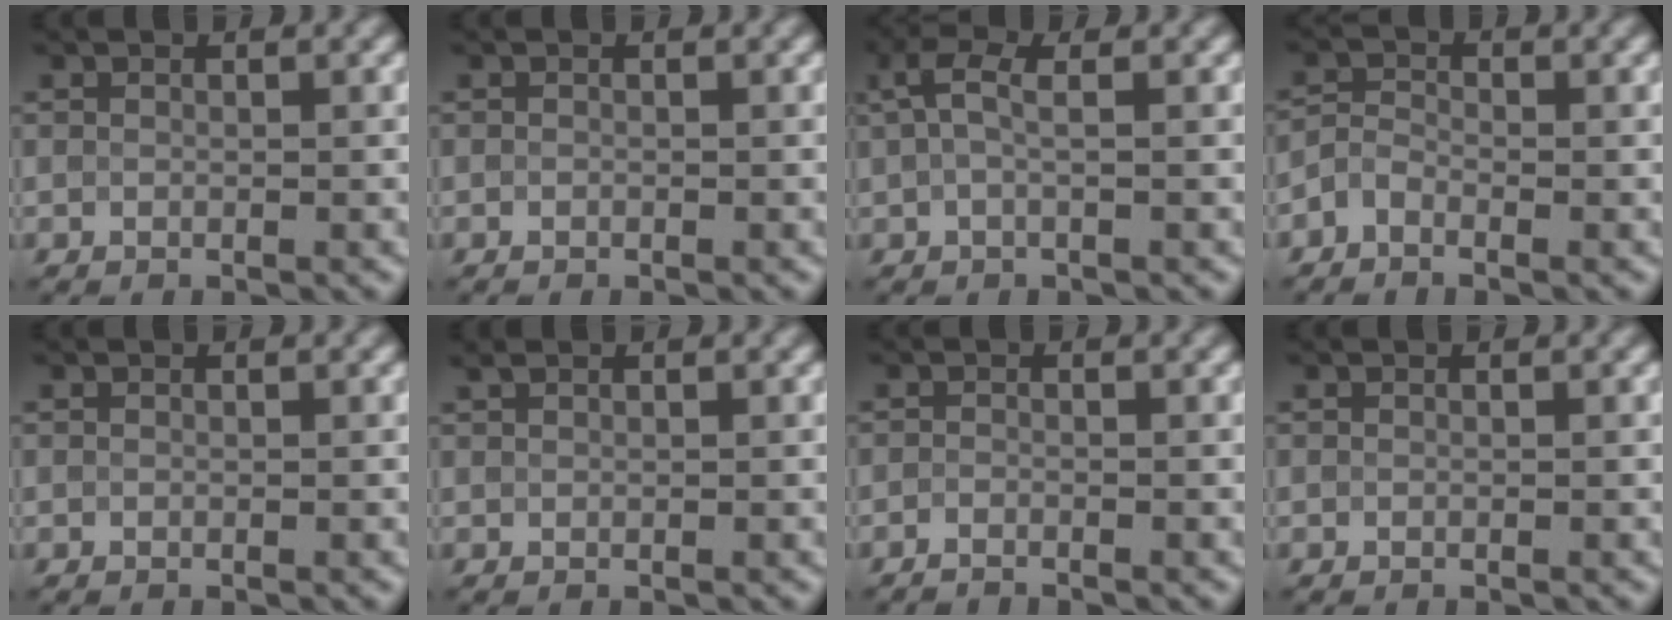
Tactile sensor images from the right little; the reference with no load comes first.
{"total": 0.0}
{"total": 2.4, "force": [0.6, 0.8, 2.2], "torque": [-0.047, 0.008, 0.008]}
{"total": 1.6, "force": [-1.1, 0.9, 0.9], "torque": [-0.016, 0.005, -0.029]}
{"total": 0.0}
{"total": 0.6, "force": [0.5, 0.1, 0.3], "torque": [-0.008, 0.005, 0.013]}
{"total": 1.0, "force": [-0.9, 0.1, 0.2], "torque": [-0.002, -0.004, -0.020]}
{"total": 0.0}